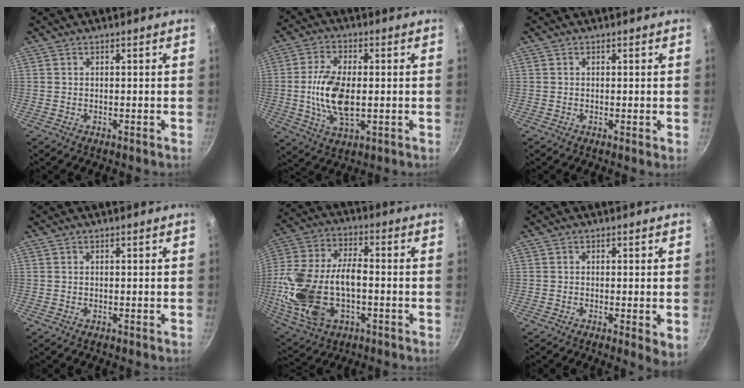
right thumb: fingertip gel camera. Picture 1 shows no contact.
{"total": 11.6, "force": [-0.6, 5.8, 10.1], "torque": [-0.198, -0.004, -0.008]}
{"total": 0.8, "force": [-0.1, 0.0, 0.8], "torque": [-0.014, -0.005, -0.003]}
{"total": 0.0}
{"total": 21.7, "force": [-3.6, 11.9, 17.8], "torque": [-0.386, 0.012, -0.057]}
{"total": 3.3, "force": [-0.7, 0.6, 3.2], "torque": [-0.052, -0.013, -0.013]}